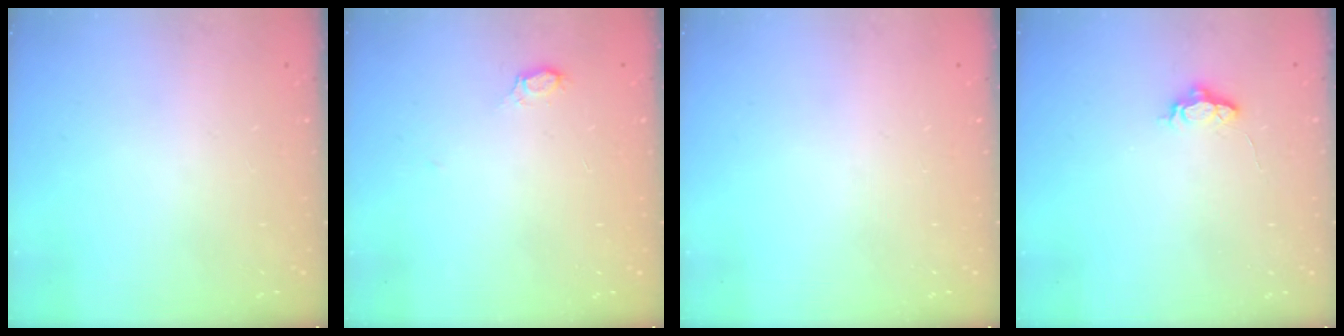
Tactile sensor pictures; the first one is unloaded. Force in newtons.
{"total": 2.6, "press": 2.6, "slide": 0.2}
{"total": 0.0}
{"total": 5.1, "press": 5.0, "slide": 0.4}